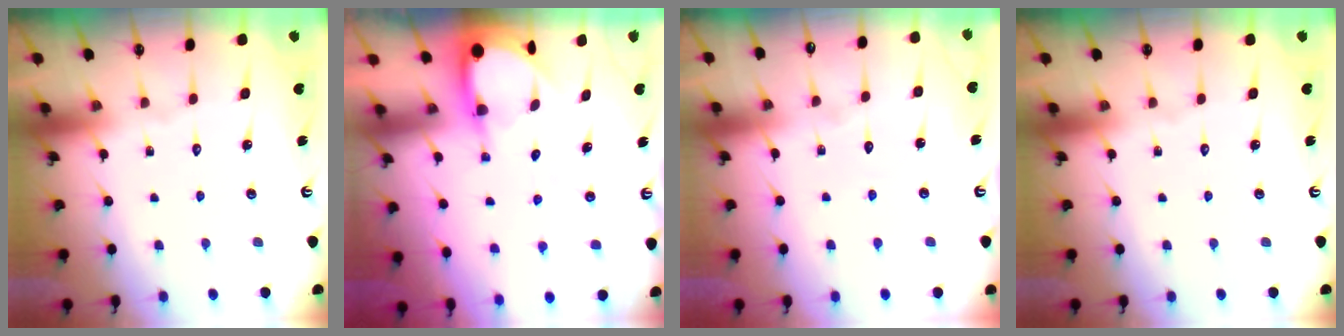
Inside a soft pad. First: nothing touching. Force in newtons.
{"total": 3.6, "press": 3.6, "slide": 0.3}
{"total": 2.6, "press": 2.6, "slide": 0.1}
{"total": 0.0}